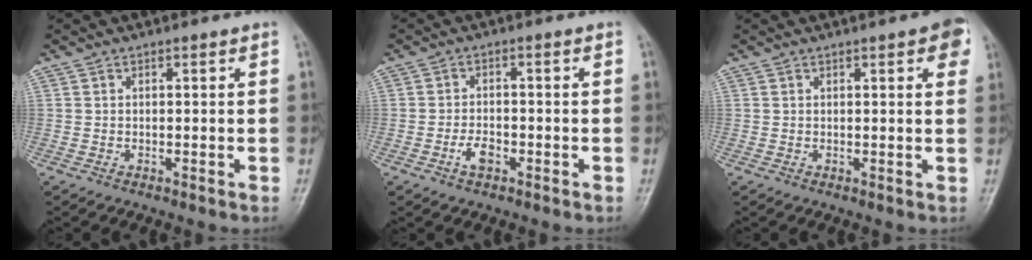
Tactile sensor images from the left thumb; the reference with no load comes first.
{"total": 2.7, "force": [-1.4, 1.5, 1.7], "torque": [-0.030, 0.010, -0.027]}
{"total": 4.5, "force": [2.0, 1.2, 3.9], "torque": [-0.034, 0.000, 0.017]}